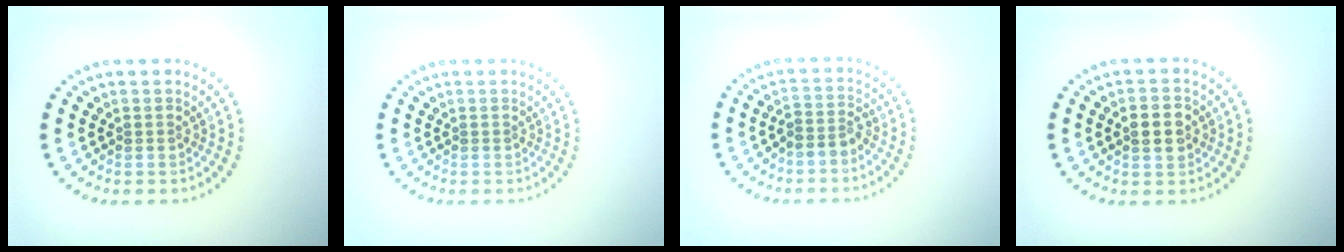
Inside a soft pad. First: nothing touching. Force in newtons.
{"total": 0.0}
{"total": 2.1, "press": 1.6, "slide": 1.3}
{"total": 2.9, "press": 2.9, "slide": 0.2}